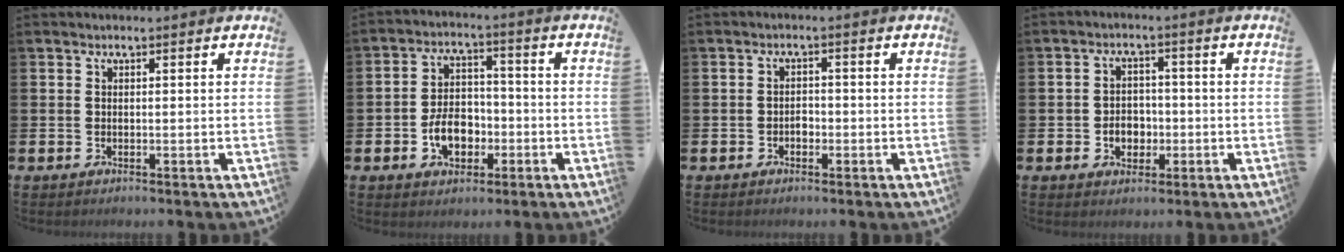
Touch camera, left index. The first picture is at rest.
{"total": 6.1, "force": [-2.3, 4.3, 3.7], "torque": [-0.047, 0.007, -0.047]}
{"total": 1.4, "force": [-0.7, 1.1, 0.6], "torque": [-0.010, 0.002, -0.016]}
{"total": 3.5, "force": [-1.0, 2.9, 1.6], "torque": [-0.027, 0.002, -0.026]}